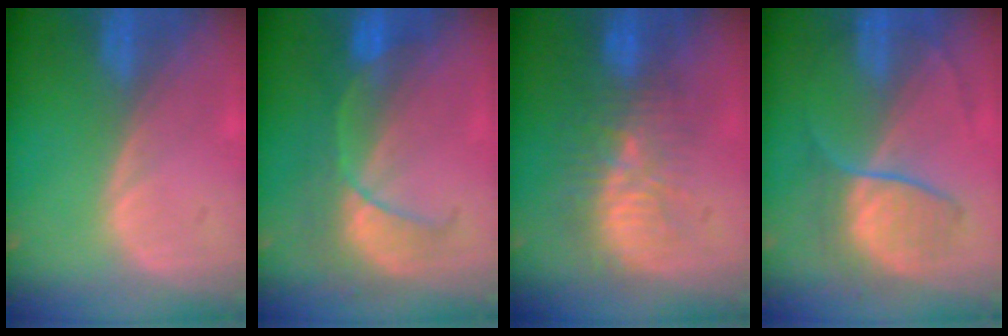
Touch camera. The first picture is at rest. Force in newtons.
{"total": 8.0, "press": 7.3, "slide": 3.3}
{"total": 9.3, "press": 8.6, "slide": 3.6}
{"total": 6.3, "press": 6.3, "slide": 0.6}